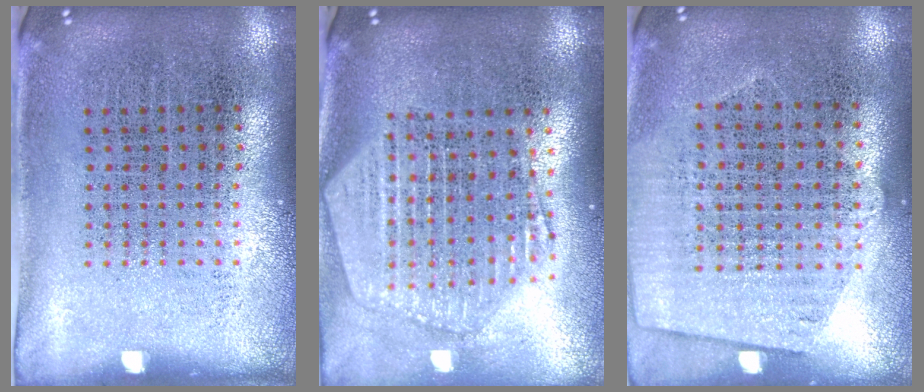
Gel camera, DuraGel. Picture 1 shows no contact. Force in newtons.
{"total": 2.5, "press": 2.1, "slide": 1.3}
{"total": 1.2, "press": 1.1, "slide": 0.6}